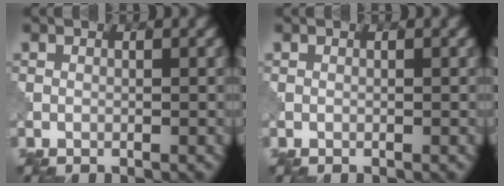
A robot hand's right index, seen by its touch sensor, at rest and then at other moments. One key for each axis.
{"total": 0.0}